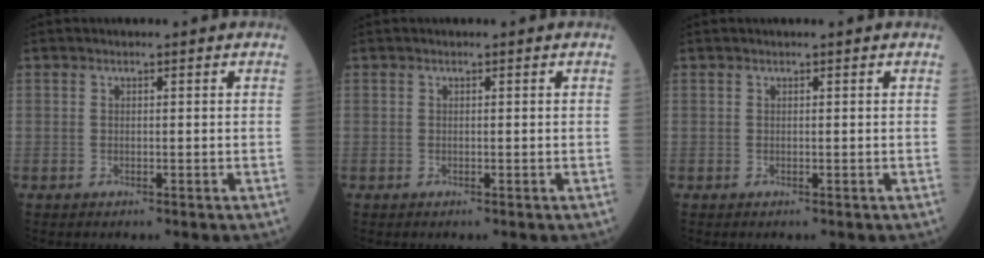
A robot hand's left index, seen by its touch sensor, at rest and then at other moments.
{"total": 0.0}
{"total": 0.0}